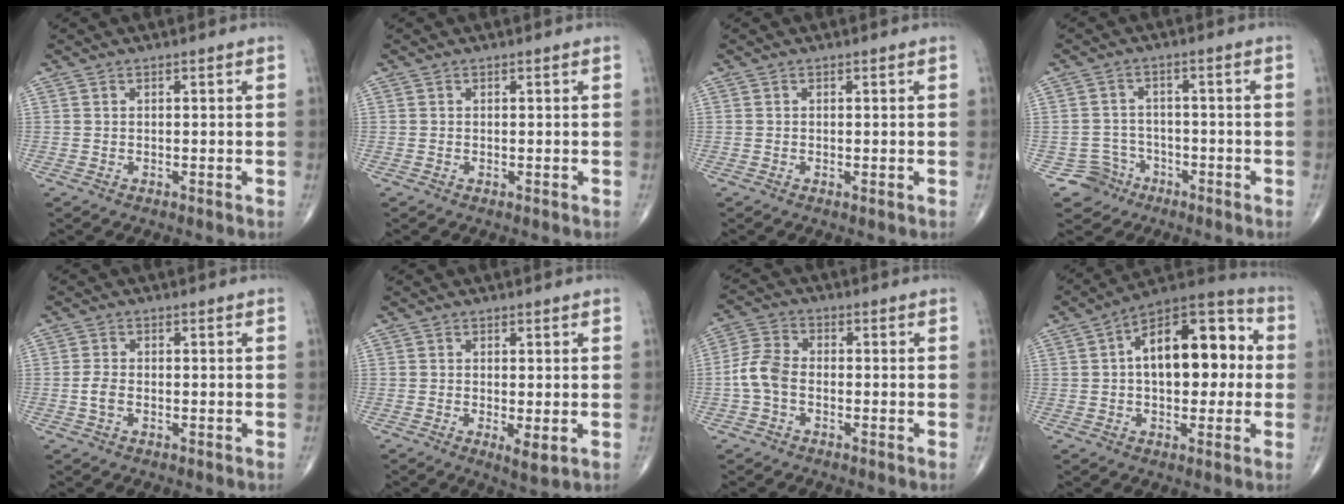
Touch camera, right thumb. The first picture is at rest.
{"total": 0.0}
{"total": 0.0}
{"total": 4.8, "force": [-2.9, 3.9, -0.4], "torque": [0.036, 0.024, -0.050]}
{"total": 2.3, "force": [-0.5, 1.4, 1.8], "torque": [-0.042, 0.006, -0.013]}
{"total": 3.3, "force": [-0.6, 1.0, 3.1], "torque": [-0.055, -0.013, -0.010]}
{"total": 6.1, "force": [-1.5, 4.1, 4.3], "torque": [-0.091, 0.020, -0.041]}
{"total": 17.9, "force": [1.8, 9.7, 14.9], "torque": [-0.195, 0.038, 0.018]}